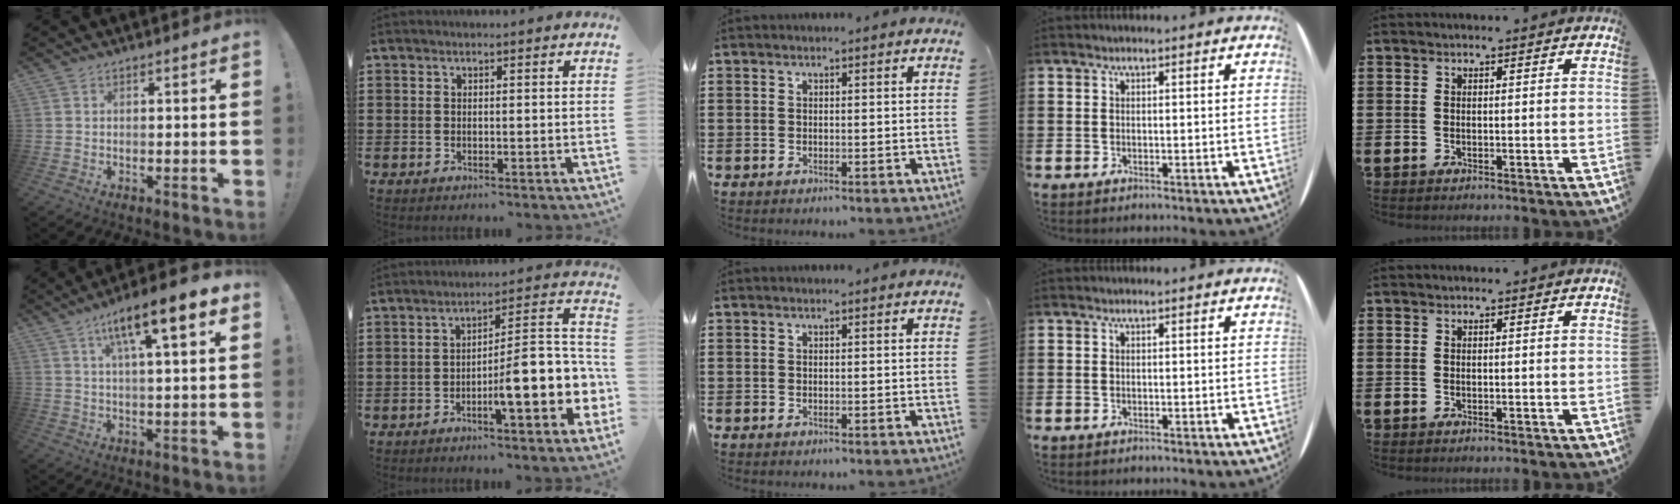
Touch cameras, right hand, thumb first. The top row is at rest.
{"thumb": {"total": 12.3, "force": [5.7, 2.1, 10.7], "torque": [-0.168, -0.023, 0.085]}, "index": {"total": 10.6, "force": [-3.4, 2.0, 9.9], "torque": [-0.146, -0.027, -0.066]}}